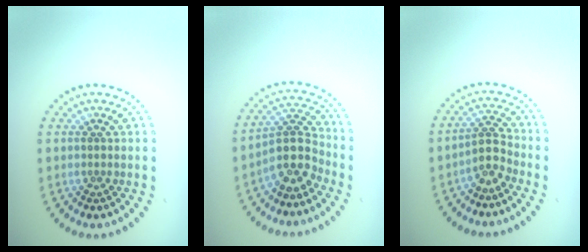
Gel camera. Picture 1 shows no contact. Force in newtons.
{"total": 4.0, "press": 3.3, "slide": 2.2}
{"total": 2.4, "press": 1.8, "slide": 1.7}